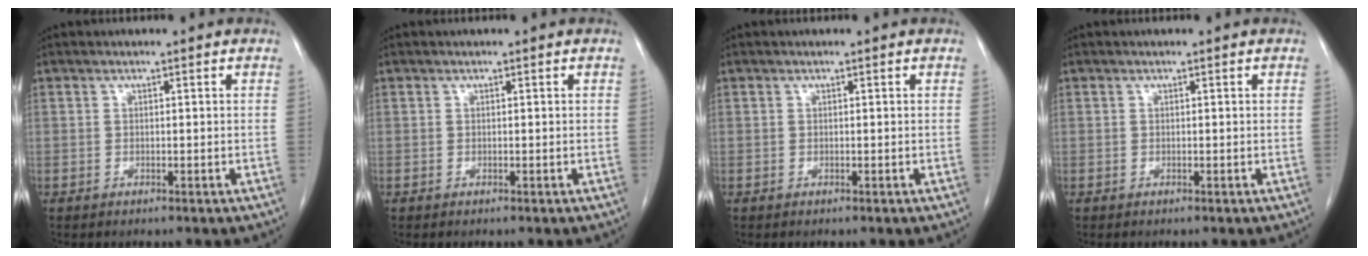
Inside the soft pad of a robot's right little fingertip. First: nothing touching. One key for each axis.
{"total": 0.0}
{"total": 0.0}
{"total": 0.0}